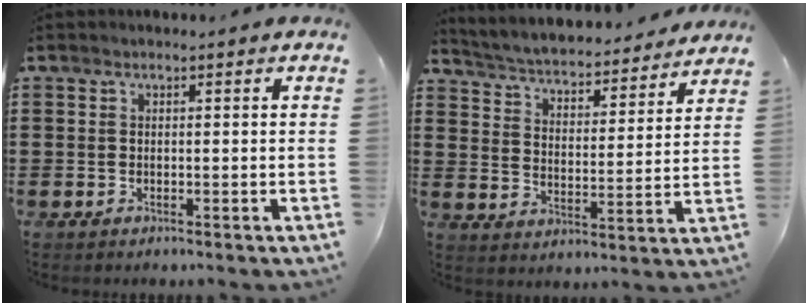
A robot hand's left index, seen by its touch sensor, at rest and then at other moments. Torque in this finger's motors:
{"motor_torque": [1.65, -0.49, 0.64, 0.06]}